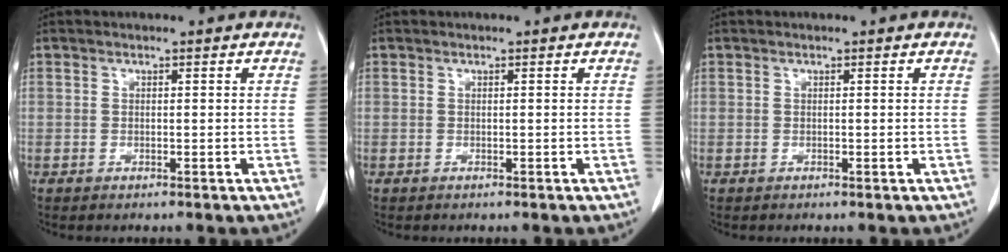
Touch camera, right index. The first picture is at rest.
{"total": 0.0}
{"total": 0.0}